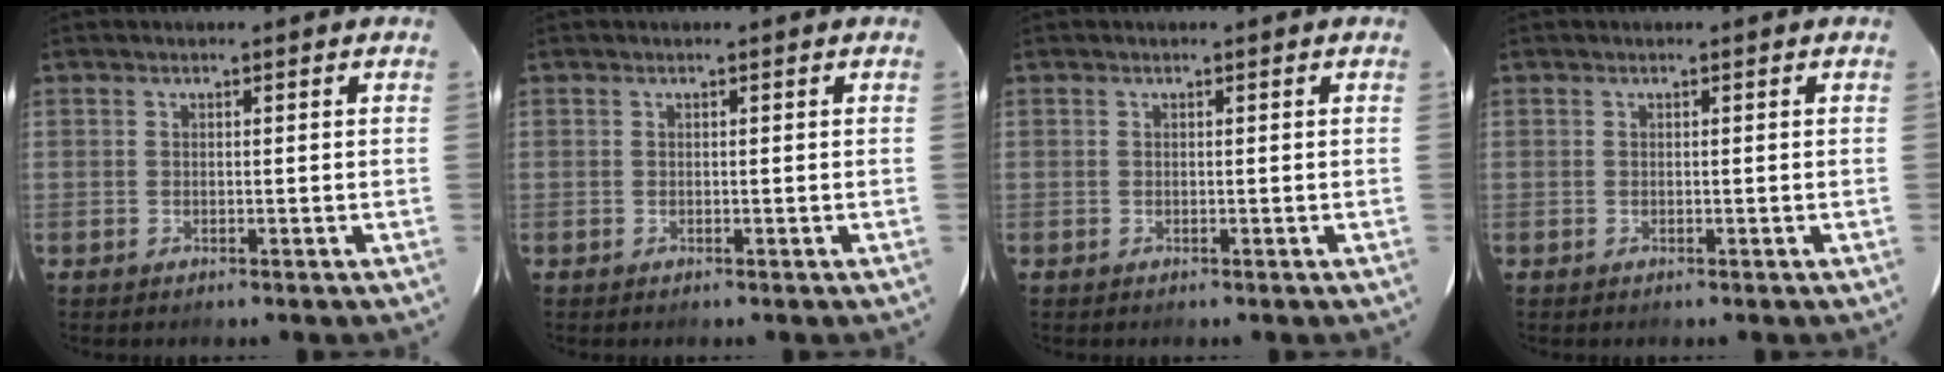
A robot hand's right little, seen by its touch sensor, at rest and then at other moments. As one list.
[{"total": 0.0}, {"total": 0.0}, {"total": 0.0}]